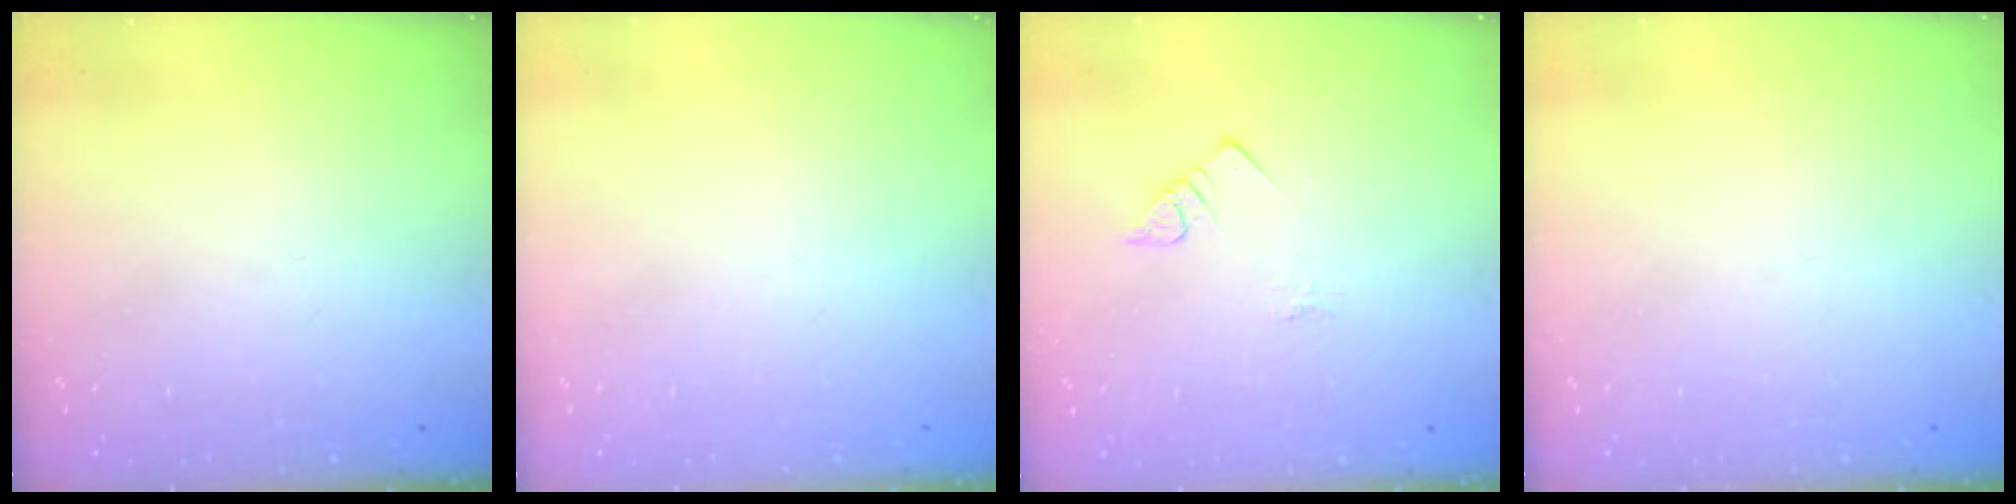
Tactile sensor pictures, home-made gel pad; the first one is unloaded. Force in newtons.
{"total": 1.5, "press": 1.5, "slide": 0.1}
{"total": 2.8, "press": 2.8, "slide": 0.4}
{"total": 0.0}